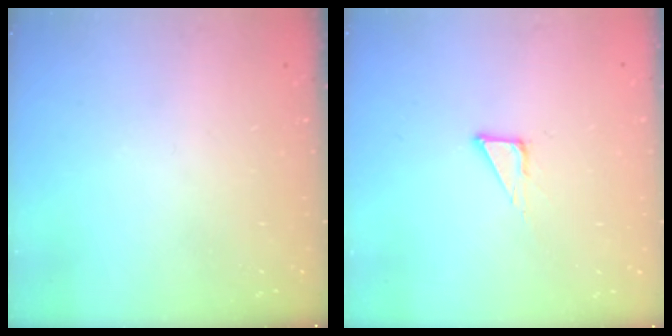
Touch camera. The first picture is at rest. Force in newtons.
{"total": 1.9, "press": 1.9, "slide": 0.1}